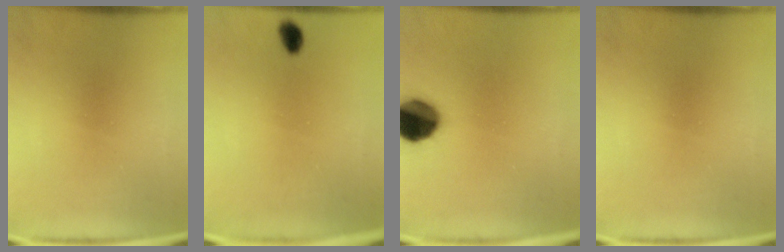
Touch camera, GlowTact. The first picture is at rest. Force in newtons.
{"total": 2.1}
{"total": 12.5}
{"total": 0.0}